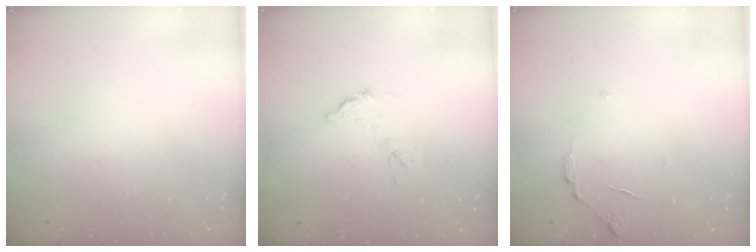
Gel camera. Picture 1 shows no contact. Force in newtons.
{"total": 6.4, "press": 6.3, "slide": 0.5}
{"total": 4.9, "press": 4.9, "slide": 0.4}